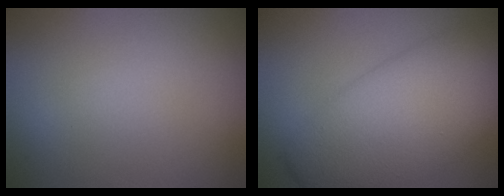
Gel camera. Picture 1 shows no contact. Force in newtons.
{"total": 9.6, "press": 9.6, "slide": 0.2}